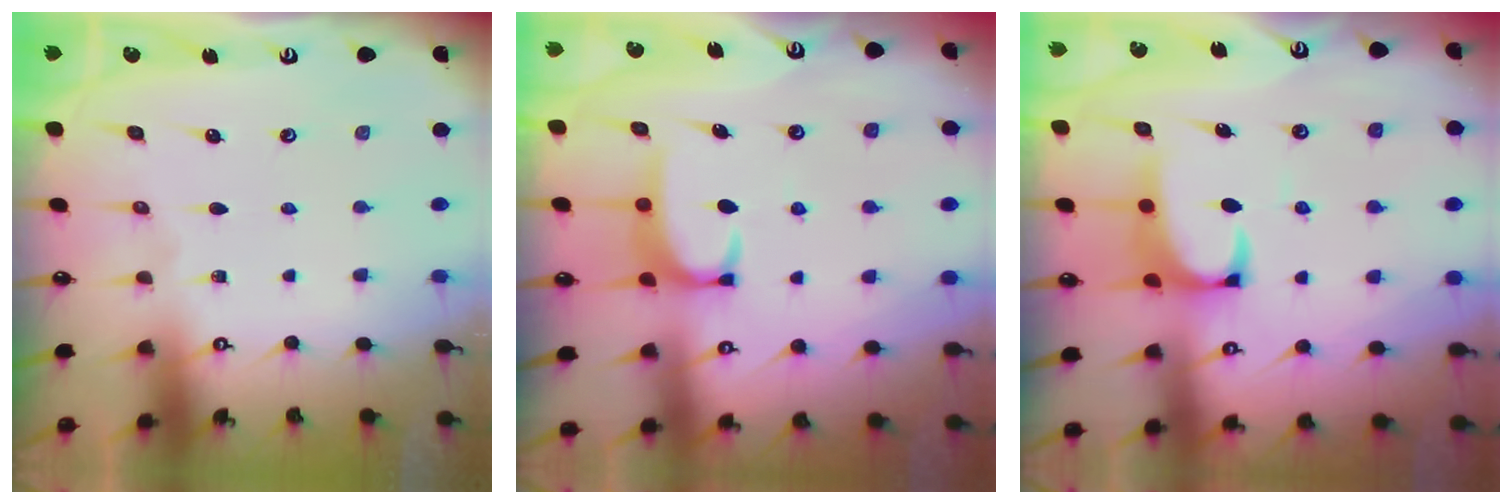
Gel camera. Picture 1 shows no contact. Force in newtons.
{"total": 2.8, "press": 2.7, "slide": 0.5}
{"total": 2.4, "press": 2.2, "slide": 0.9}